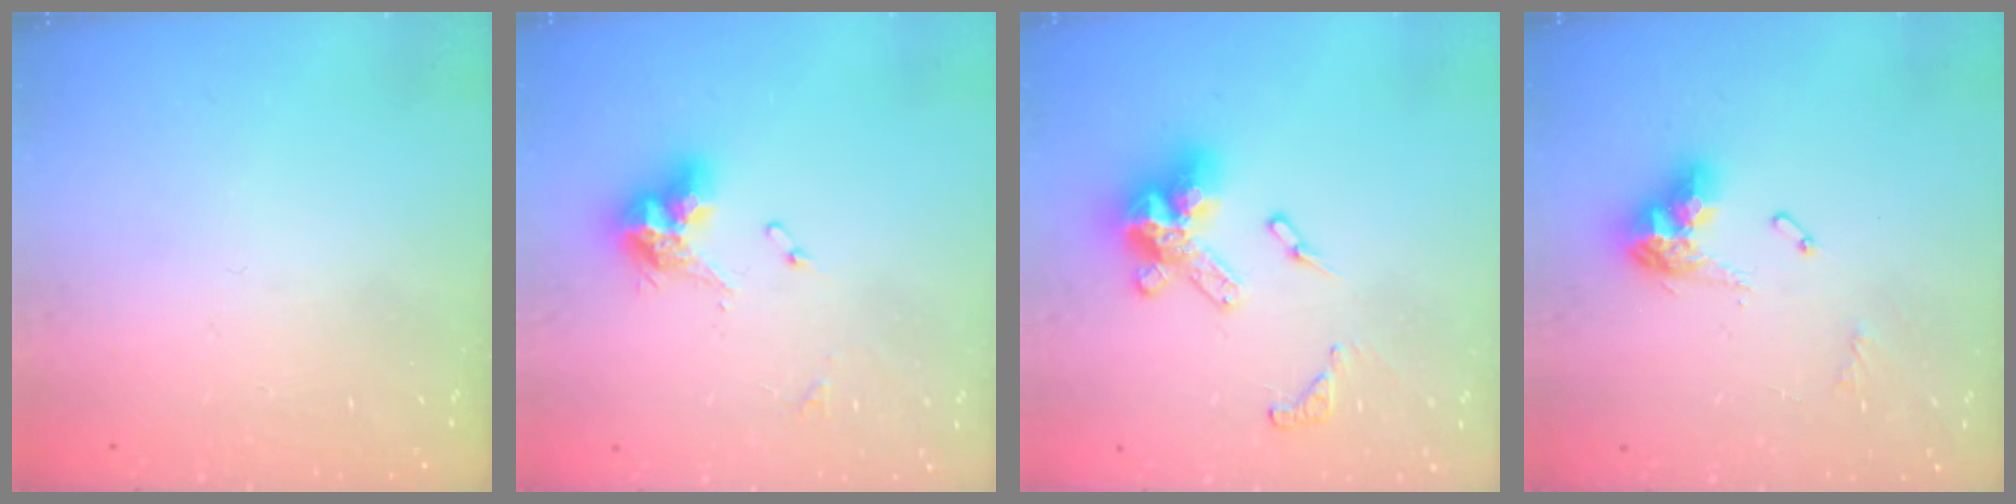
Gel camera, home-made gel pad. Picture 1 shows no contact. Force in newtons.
{"total": 9.9, "press": 9.8, "slide": 1.1}
{"total": 13.7, "press": 13.6, "slide": 1.5}
{"total": 11.0, "press": 10.9, "slide": 1.3}